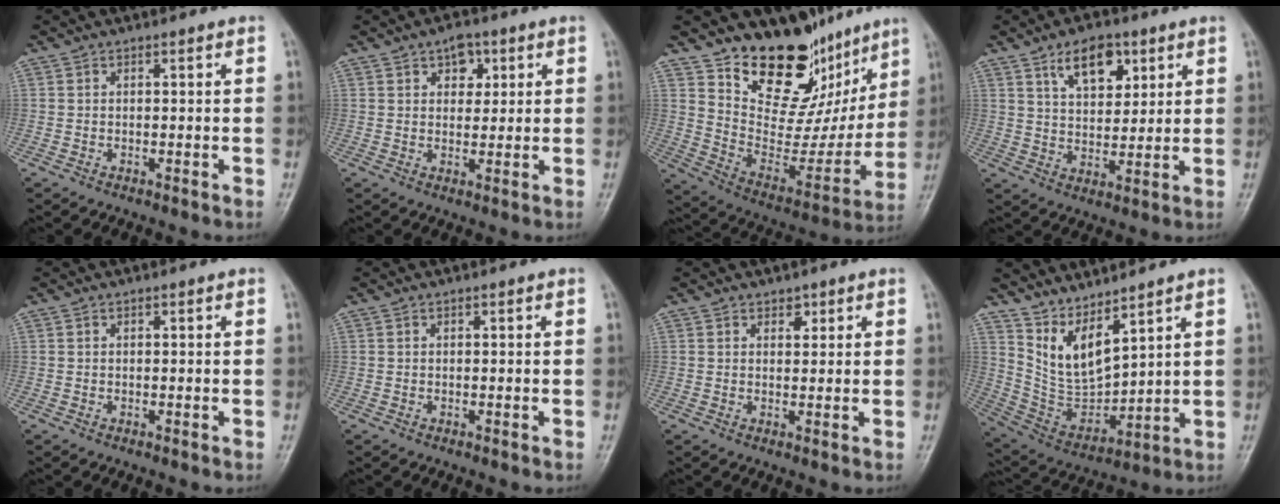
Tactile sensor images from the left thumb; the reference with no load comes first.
{"total": 4.7, "force": [2.1, 3.1, 2.8], "torque": [-0.015, -0.005, 0.027]}
{"total": 21.4, "force": [15.0, 11.6, 9.9], "torque": [-0.072, -0.093, 0.245]}
{"total": 9.5, "force": [5.0, 5.4, 6.1], "torque": [-0.070, -0.026, 0.085]}
{"total": 0.0}
{"total": 0.0}
{"total": 1.9, "force": [1.2, 1.3, 0.7], "torque": [0.005, -0.006, 0.015]}
{"total": 9.8, "force": [7.2, 3.1, 5.8], "torque": [-0.098, -0.059, 0.170]}